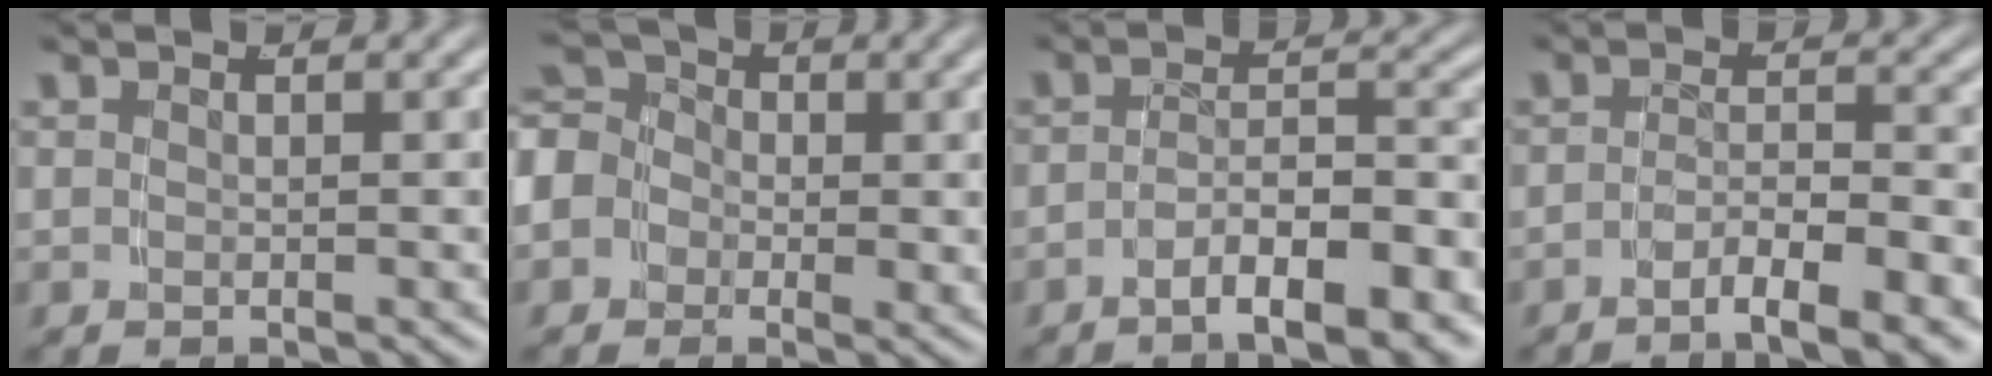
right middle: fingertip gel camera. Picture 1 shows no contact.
{"total": 6.8, "force": [-0.1, 6.0, 3.3], "torque": [-0.071, -0.010, -0.009]}
{"total": 6.5, "force": [-5.0, 1.6, 3.8], "torque": [-0.041, -0.007, -0.075]}
{"total": 4.6, "force": [-3.6, 0.6, 2.9], "torque": [-0.038, -0.010, -0.057]}